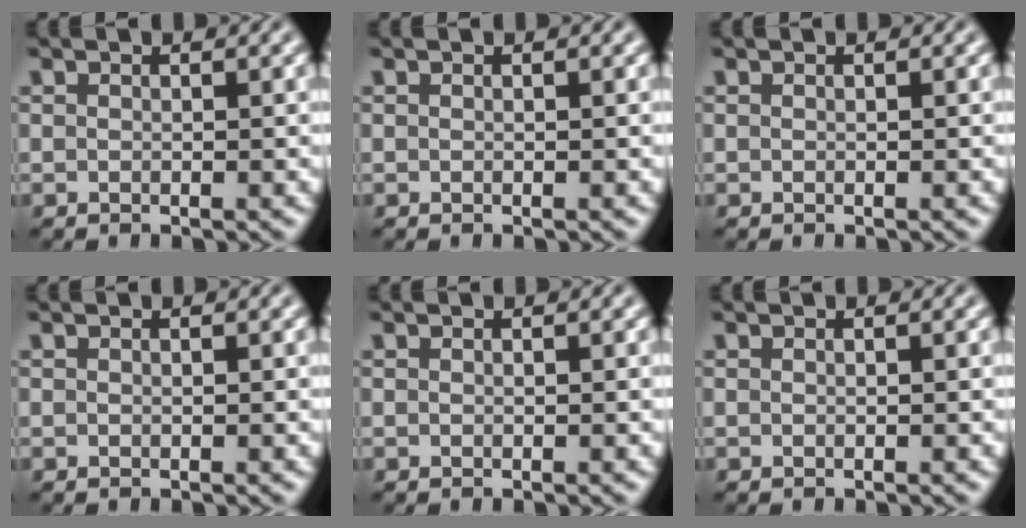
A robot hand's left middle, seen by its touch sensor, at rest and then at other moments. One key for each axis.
{"total": 0.0}
{"total": 0.0}
{"total": 0.0}
{"total": 0.0}
{"total": 0.0}